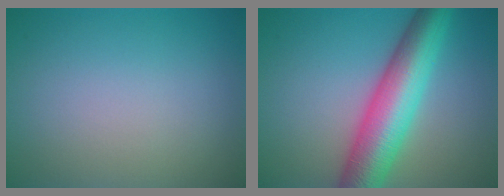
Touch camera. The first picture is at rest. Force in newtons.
{"total": 9.1, "press": 9.0, "slide": 0.4}